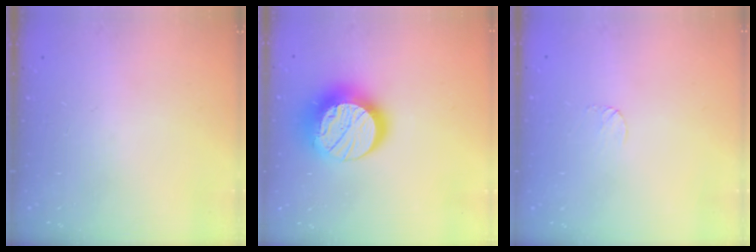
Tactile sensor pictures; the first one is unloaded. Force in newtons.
{"total": 17.9, "press": 17.8, "slide": 1.4}
{"total": 4.0, "press": 4.0, "slide": 0.3}